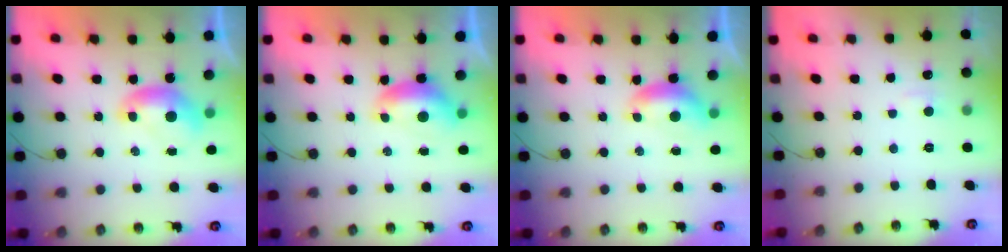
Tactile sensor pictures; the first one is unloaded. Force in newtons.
{"total": 0.9, "press": 0.6, "slide": 0.6}
{"total": 0.9, "press": 0.7, "slide": 0.6}
{"total": 1.9, "press": 1.8, "slide": 0.6}